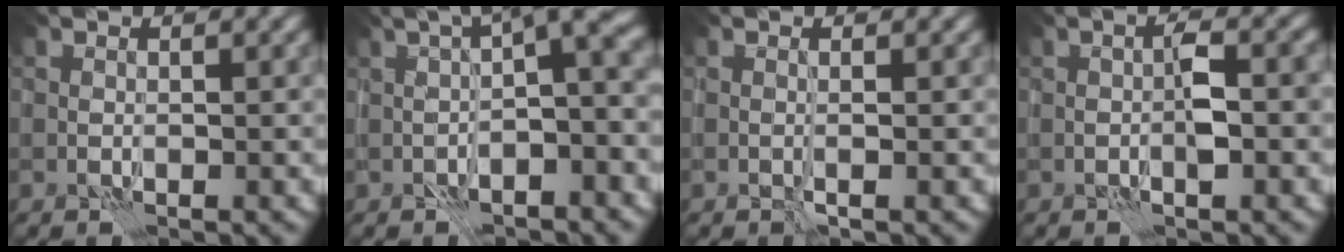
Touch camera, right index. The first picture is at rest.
{"total": 7.2, "force": [0.0, 1.7, 7.0], "torque": [-0.094, 0.024, -0.009]}
{"total": 0.6, "force": [-0.1, -0.2, 0.6], "torque": [-0.011, -0.002, -0.003]}
{"total": 2.4, "force": [-0.3, 0.6, 2.3], "torque": [-0.039, 0.006, -0.008]}